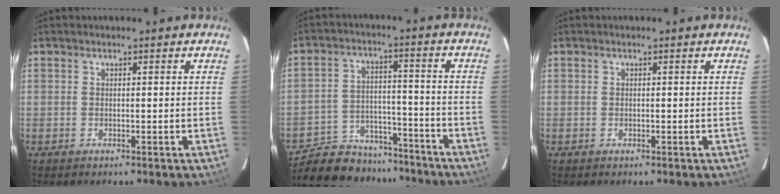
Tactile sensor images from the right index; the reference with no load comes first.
{"total": 17.5, "force": [-15.2, 7.4, 4.6], "torque": [-0.116, 0.032, -0.214]}
{"total": 0.0}